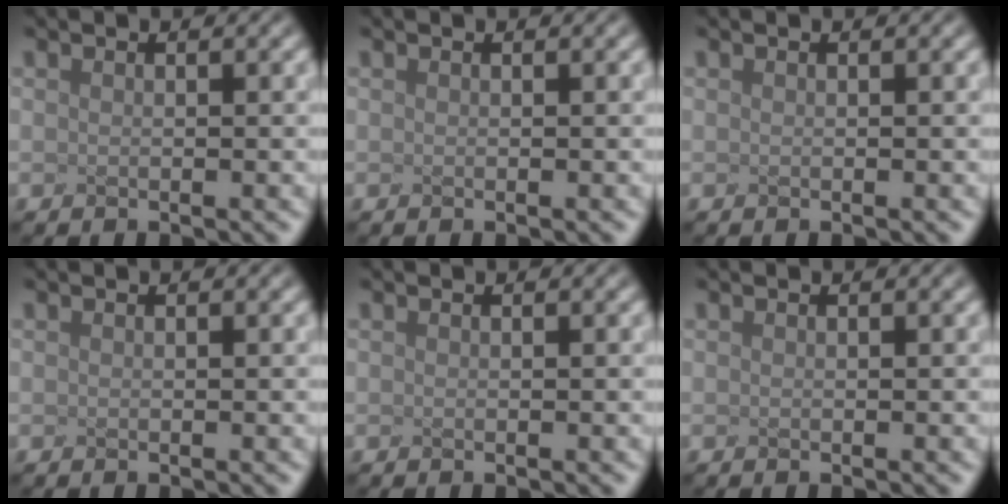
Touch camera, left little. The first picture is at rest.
{"total": 0.0}
{"total": 0.0}
{"total": 0.0}
{"total": 0.0}
{"total": 0.0}